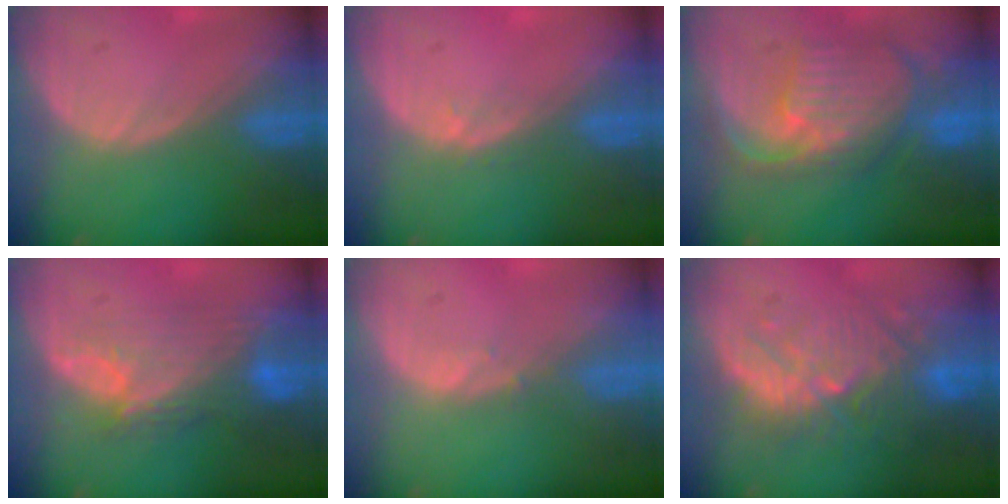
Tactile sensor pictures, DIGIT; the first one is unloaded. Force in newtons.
{"total": 1.0, "press": 0.7, "slide": 0.7}
{"total": 10.7, "press": 9.5, "slide": 5.0}
{"total": 9.5, "press": 8.1, "slide": 4.9}
{"total": 0.6, "press": 0.6, "slide": 0.1}
{"total": 10.8, "press": 9.8, "slide": 4.5}